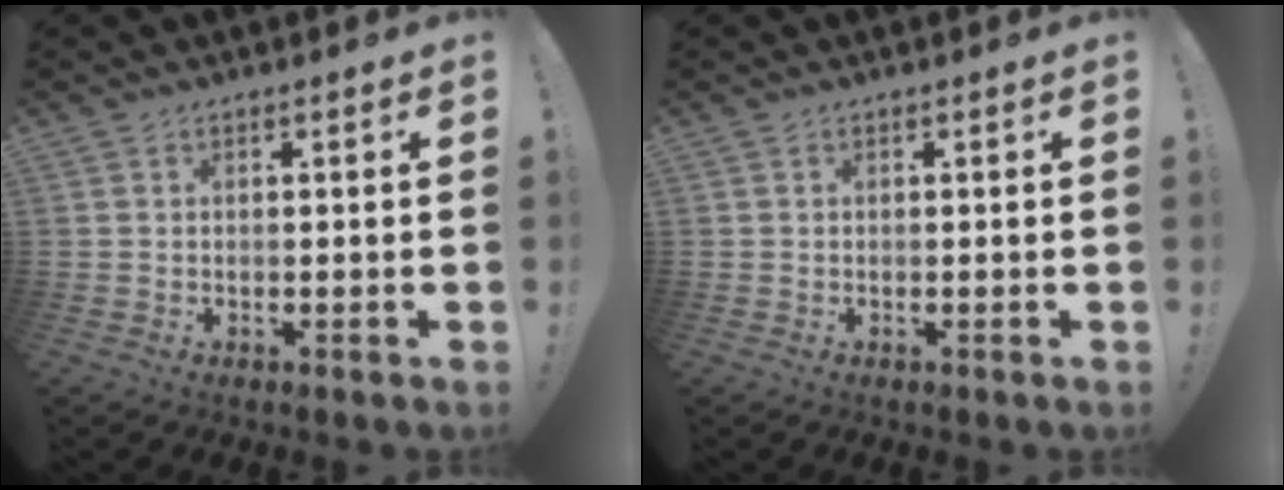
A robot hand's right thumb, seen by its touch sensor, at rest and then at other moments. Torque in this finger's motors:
{"motor_torque": [-0.11, 0.02, 0.13, -0.02, 0.00]}